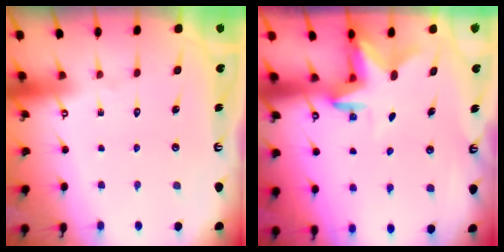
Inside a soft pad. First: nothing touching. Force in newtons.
{"total": 2.8, "press": 2.8, "slide": 0.6}